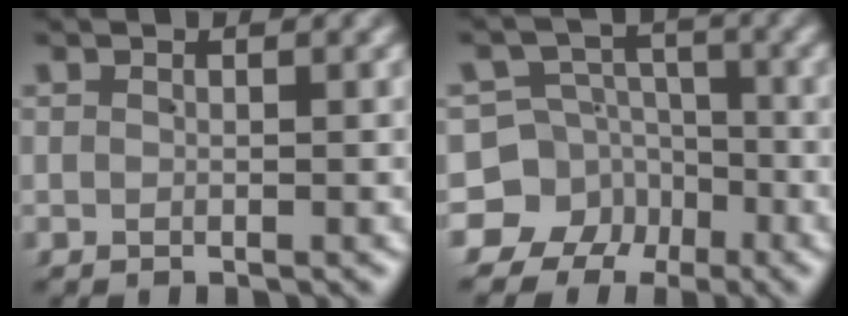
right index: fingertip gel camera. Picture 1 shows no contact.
{"total": 13.9, "force": [-5.0, 12.3, 4.1], "torque": [-0.089, -0.064, -0.081]}